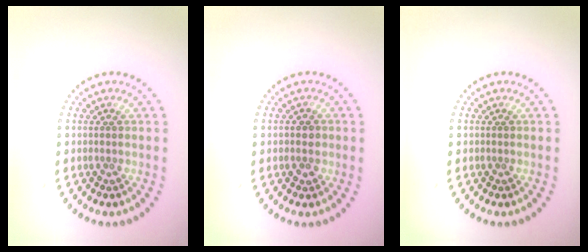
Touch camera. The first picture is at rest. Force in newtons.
{"total": 1.4, "press": 1.4, "slide": 0.5}
{"total": 0.0}